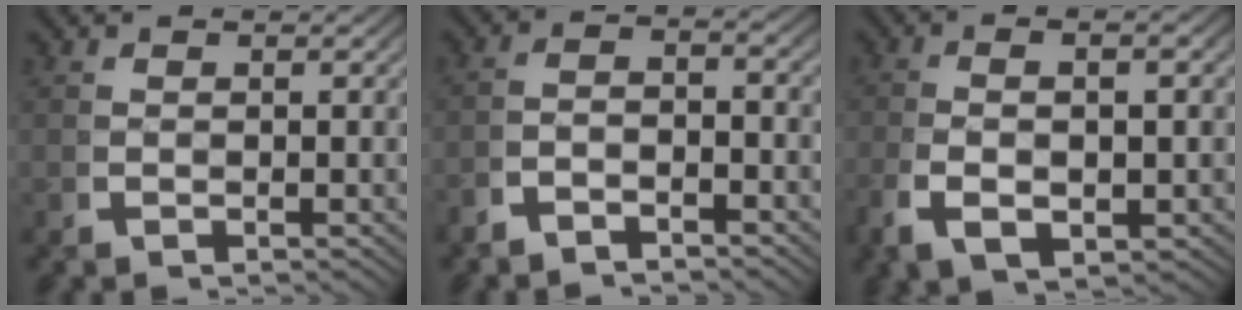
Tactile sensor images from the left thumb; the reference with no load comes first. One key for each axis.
{"total": 2.5, "fx": -2.1, "fy": 0.8, "fz": 1.1, "tx": -0.017, "ty": -0.006, "tz": -0.043}
{"total": 4.8, "fx": -0.6, "fy": 1.9, "fz": 4.4, "tx": -0.092, "ty": -0.003, "tz": -0.003}